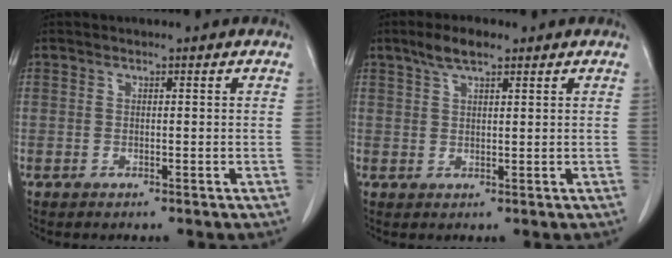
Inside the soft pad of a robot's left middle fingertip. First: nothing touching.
{"total": 4.0, "force": [2.8, 1.1, 2.6], "torque": [-0.056, 0.008, 0.053]}